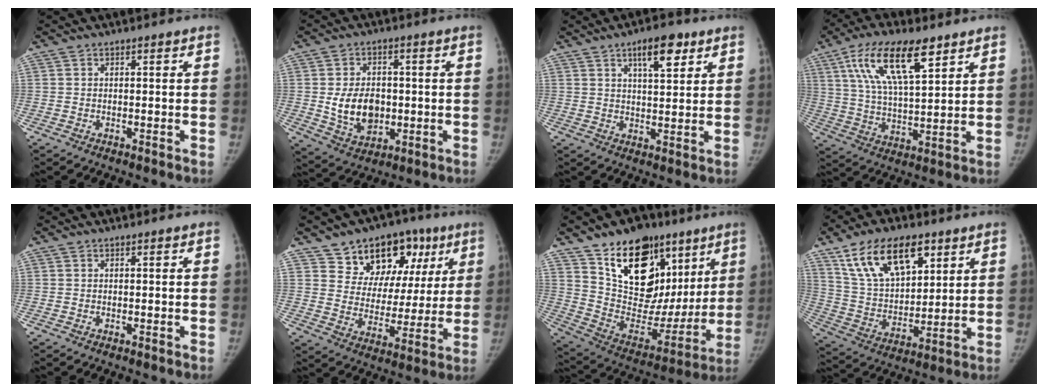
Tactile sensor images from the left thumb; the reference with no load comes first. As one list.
[{"total": 10.4, "force": [-0.5, 7.5, 7.1], "torque": [-0.093, -0.005, 0.003]}, {"total": 8.2, "force": [4.5, 3.1, 6.2], "torque": [-0.077, -0.021, 0.069]}, {"total": 16.2, "force": [8.4, 5.9, 12.5], "torque": [-0.210, -0.020, 0.157]}, {"total": 0.0}, {"total": 18.2, "force": [9.6, 11.9, 9.7], "torque": [-0.077, -0.017, 0.148]}, {"total": 26.7, "force": [14.1, 16.5, 15.5], "torque": [-0.185, -0.022, 0.244]}, {"total": 18.3, "force": [10.2, 9.6, 11.8], "torque": [-0.166, -0.033, 0.193]}]